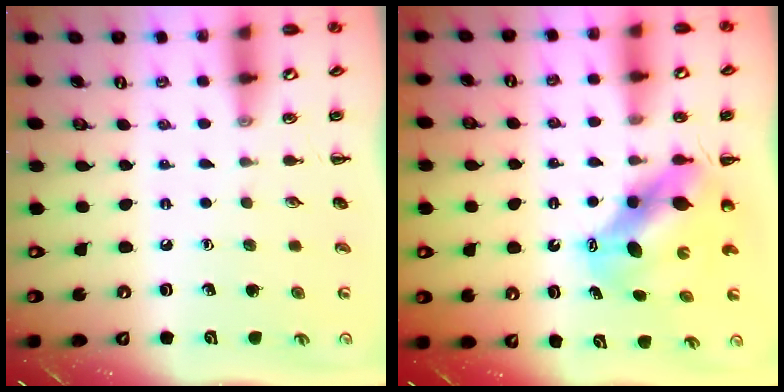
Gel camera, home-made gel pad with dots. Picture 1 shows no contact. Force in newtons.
{"total": 6.9, "press": 6.7, "slide": 1.3}